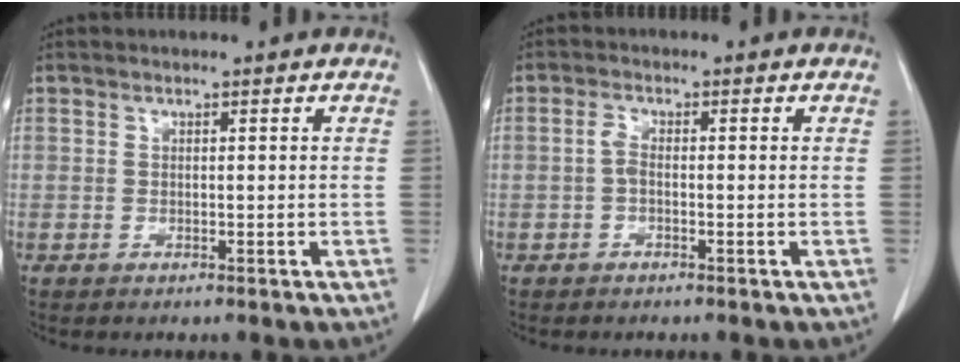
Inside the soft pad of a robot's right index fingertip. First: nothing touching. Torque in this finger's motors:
{"motor_torque": [0.28, -0.02, 0.10, 0.04]}